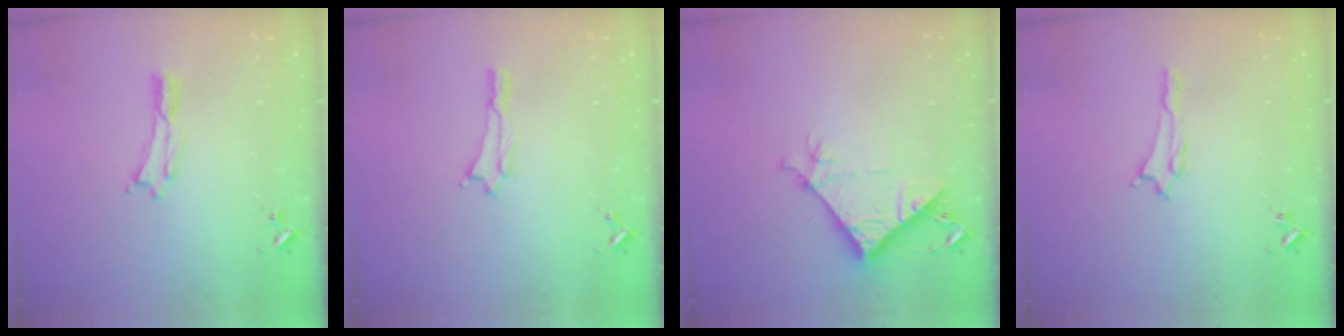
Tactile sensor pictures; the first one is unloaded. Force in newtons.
{"total": 0.0}
{"total": 8.3, "press": 8.3, "slide": 0.8}
{"total": 1.7, "press": 1.7, "slide": 0.3}